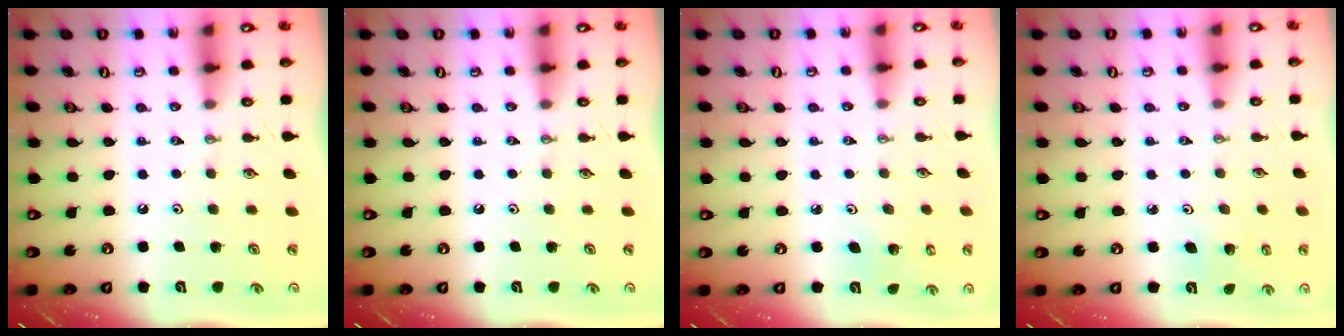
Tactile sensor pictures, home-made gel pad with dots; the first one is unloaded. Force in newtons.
{"total": 0.0}
{"total": 3.0, "press": 2.9, "slide": 0.4}
{"total": 2.9, "press": 2.9, "slide": 0.3}